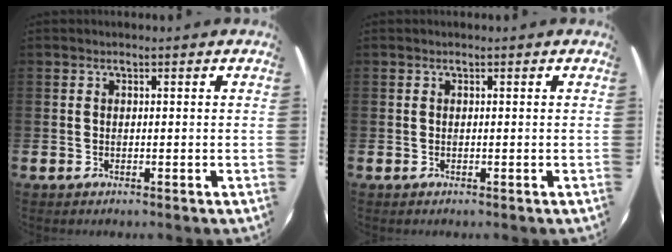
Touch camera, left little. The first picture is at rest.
{"total": 0.0}